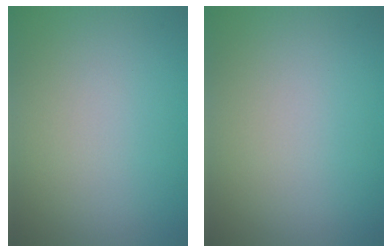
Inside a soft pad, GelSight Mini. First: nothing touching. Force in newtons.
{"total": 0.0}